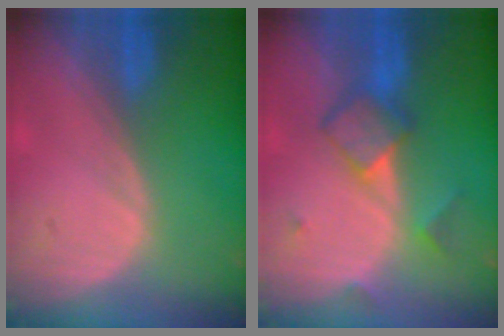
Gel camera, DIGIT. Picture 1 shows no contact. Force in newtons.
{"total": 5.3, "press": 5.3, "slide": 0.8}